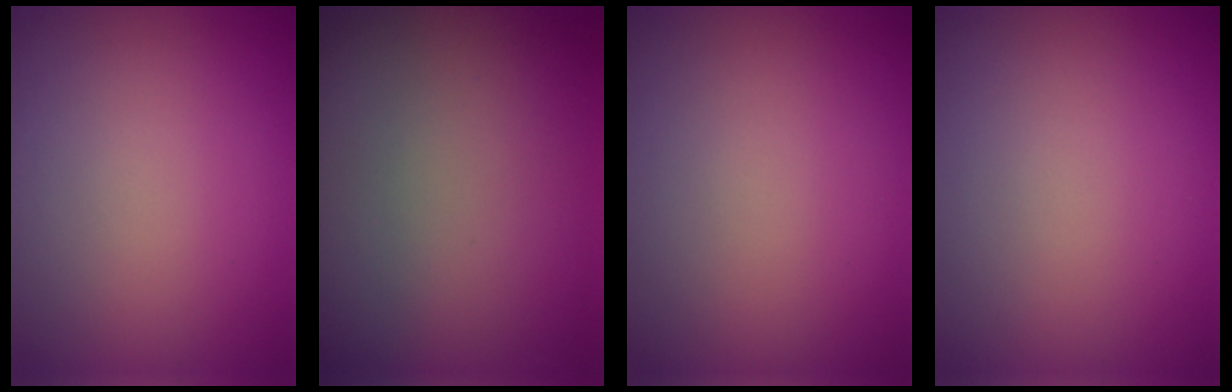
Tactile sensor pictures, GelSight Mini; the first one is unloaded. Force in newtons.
{"total": 0.0}
{"total": 0.0}
{"total": 0.0}